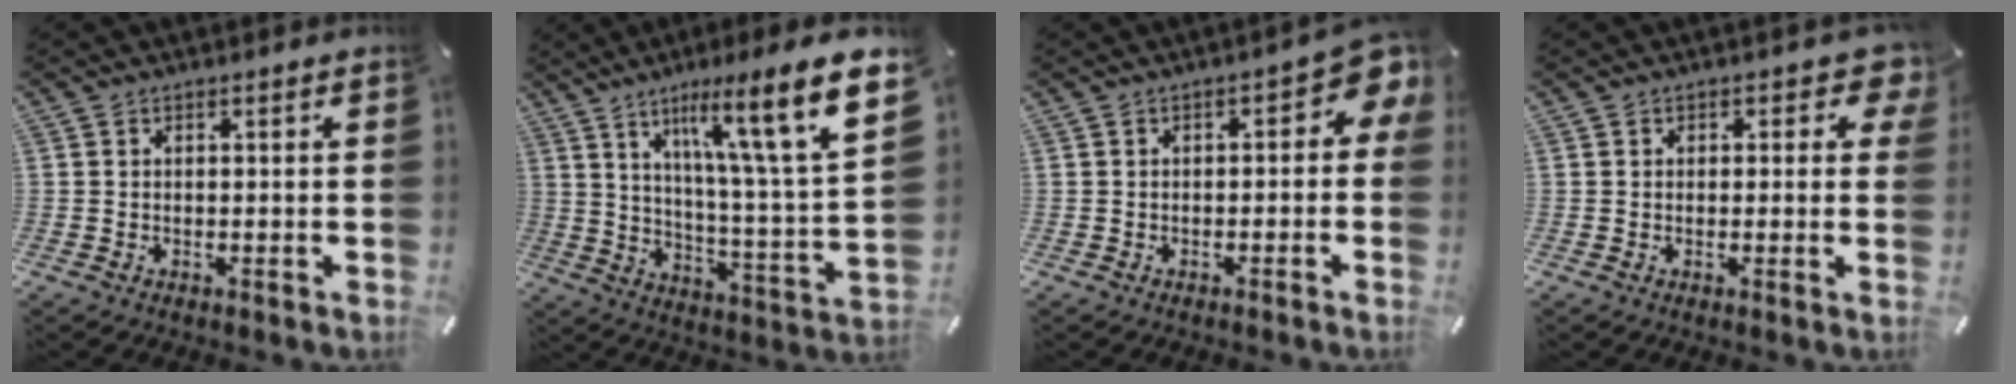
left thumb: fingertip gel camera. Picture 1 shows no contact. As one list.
[{"total": 18.6, "force": [10.6, 2.7, 15.0], "torque": [-0.231, -0.069, 0.150]}, {"total": 5.3, "force": [0.4, 2.8, 4.5], "torque": [-0.054, -0.004, -0.001]}, {"total": 4.0, "force": [1.5, 2.6, 2.7], "torque": [-0.017, -0.003, 0.019]}]